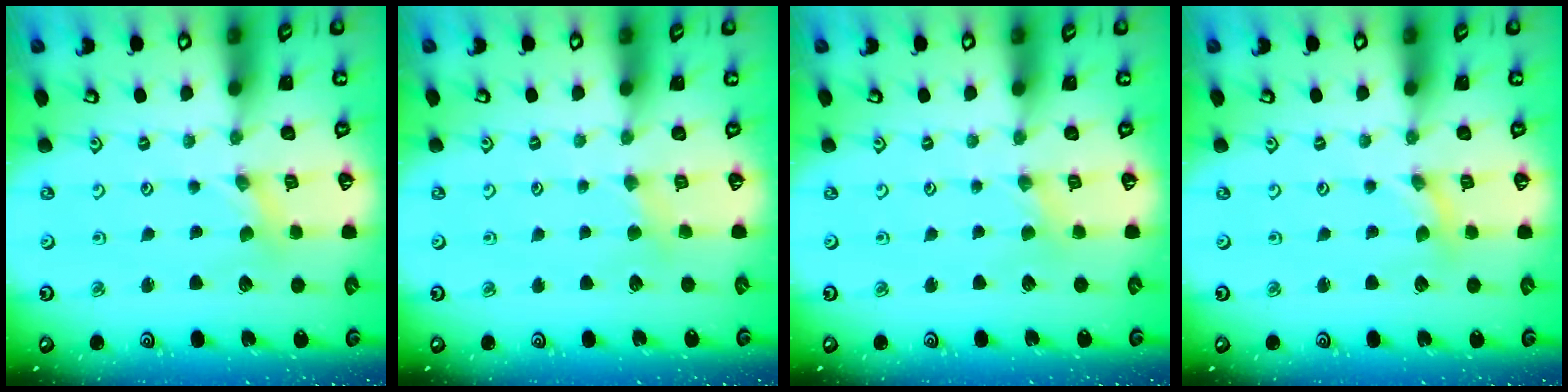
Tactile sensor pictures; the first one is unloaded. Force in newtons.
{"total": 3.1, "press": 3.0, "slide": 0.5}
{"total": 1.8, "press": 1.8, "slide": 0.2}
{"total": 0.0}